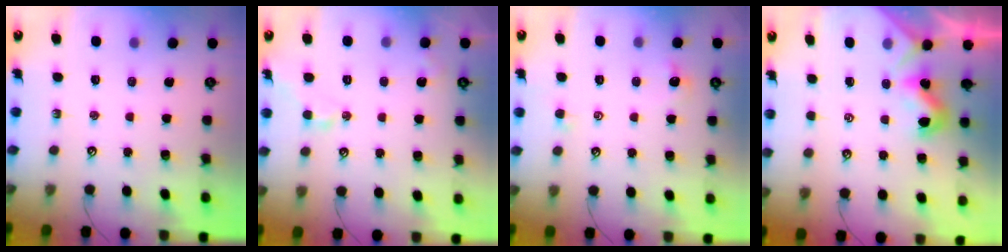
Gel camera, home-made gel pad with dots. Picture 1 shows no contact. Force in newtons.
{"total": 1.9, "press": 1.8, "slide": 0.7}
{"total": 1.0, "press": 0.8, "slide": 0.5}
{"total": 1.3, "press": 1.2, "slide": 0.3}